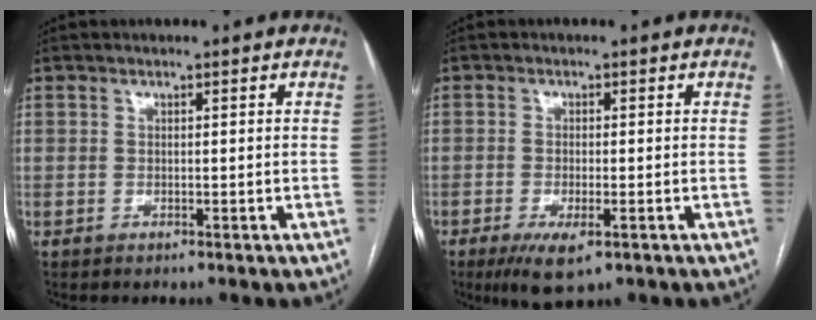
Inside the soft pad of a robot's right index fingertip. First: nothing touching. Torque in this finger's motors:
{"motor_torque": [0.49, -0.24, 0.20, 0.06]}